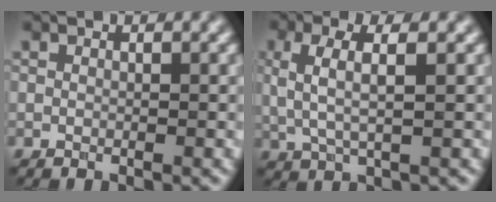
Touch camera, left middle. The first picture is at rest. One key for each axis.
{"total": 3.9, "fx": 0.8, "fy": 1.2, "fz": 3.6, "tx": -0.078, "ty": 0.003, "tz": 0.017}